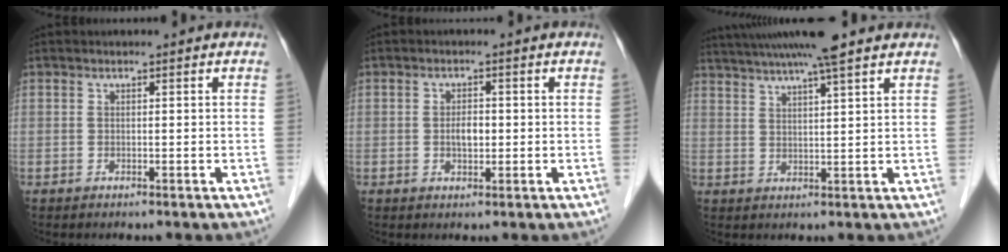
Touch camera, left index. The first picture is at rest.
{"total": 2.5, "force": [-0.2, 1.3, 2.1], "torque": [-0.038, 0.003, -0.002]}
{"total": 11.5, "force": [9.6, -0.6, 6.2], "torque": [-0.113, 0.025, 0.143]}